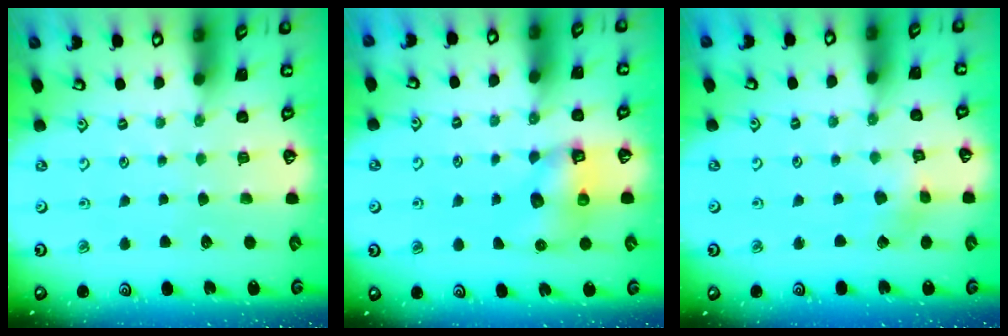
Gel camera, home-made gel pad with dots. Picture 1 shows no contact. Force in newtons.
{"total": 7.0, "press": 7.0, "slide": 0.1}
{"total": 3.0, "press": 3.0, "slide": 0.4}